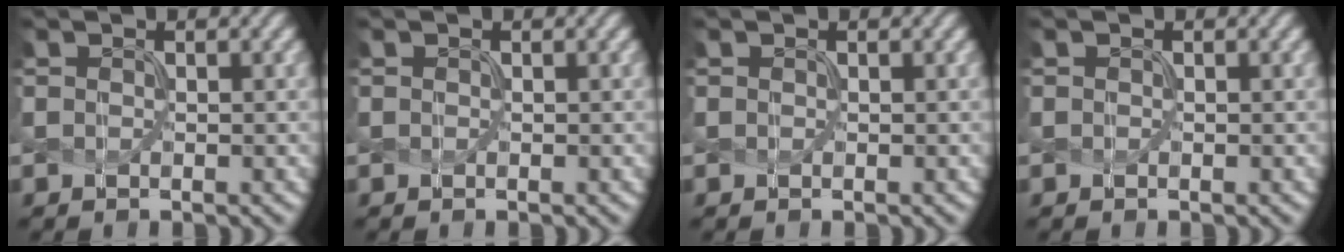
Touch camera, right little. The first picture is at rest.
{"total": 0.8, "force": [-0.4, -0.3, -0.6], "torque": [0.006, 0.000, 0.002]}
{"total": 0.0}
{"total": 1.1, "force": [-0.5, -0.5, -0.8], "torque": [0.007, 0.002, 0.003]}